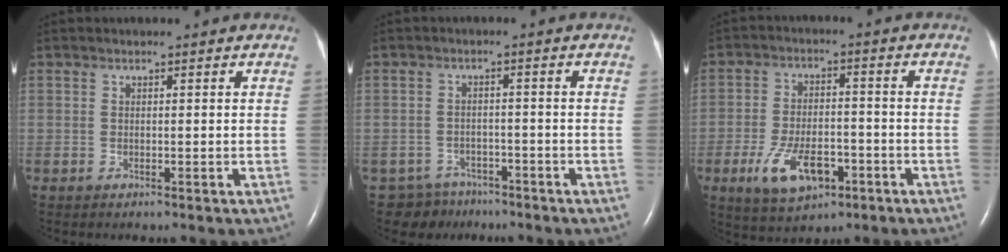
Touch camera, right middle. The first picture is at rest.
{"total": 5.1, "force": [-4.1, 2.9, -0.7], "torque": [0.018, 0.008, -0.064]}
{"total": 9.3, "force": [-4.3, 4.5, 7.0], "torque": [-0.141, -0.004, -0.068]}